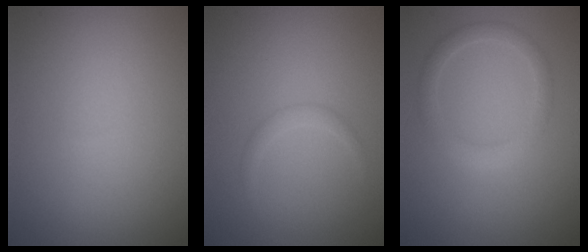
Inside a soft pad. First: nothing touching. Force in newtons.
{"total": 0.9, "press": 0.9, "slide": 0.1}
{"total": 2.1, "press": 2.1, "slide": 0.1}